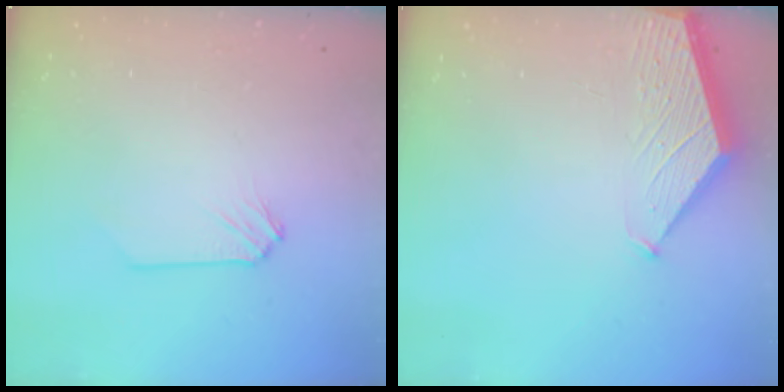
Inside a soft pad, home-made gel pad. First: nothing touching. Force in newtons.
{"total": 1.6, "press": 1.6, "slide": 0.2}